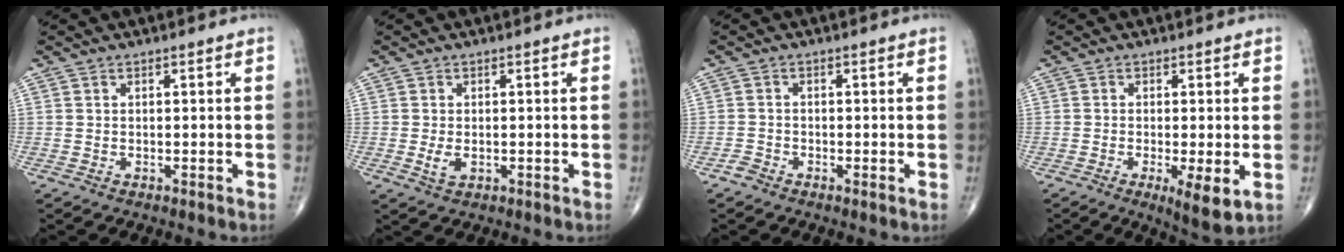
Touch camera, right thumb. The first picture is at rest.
{"total": 2.4, "force": [-0.4, 1.4, 1.9], "torque": [-0.039, -0.005, -0.005]}
{"total": 1.3, "force": [-1.1, 0.6, 0.6], "torque": [-0.008, -0.001, -0.026]}
{"total": 6.5, "force": [-1.8, 1.6, 6.0], "torque": [-0.100, -0.020, -0.029]}